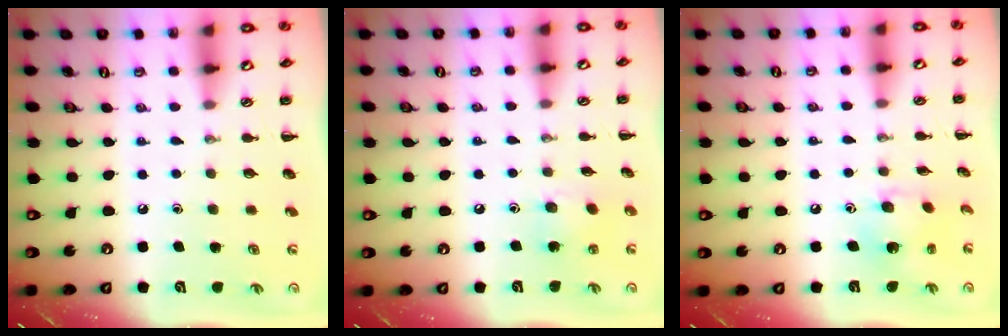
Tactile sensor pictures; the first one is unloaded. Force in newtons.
{"total": 5.2, "press": 5.1, "slide": 0.9}
{"total": 5.7, "press": 5.7, "slide": 0.8}